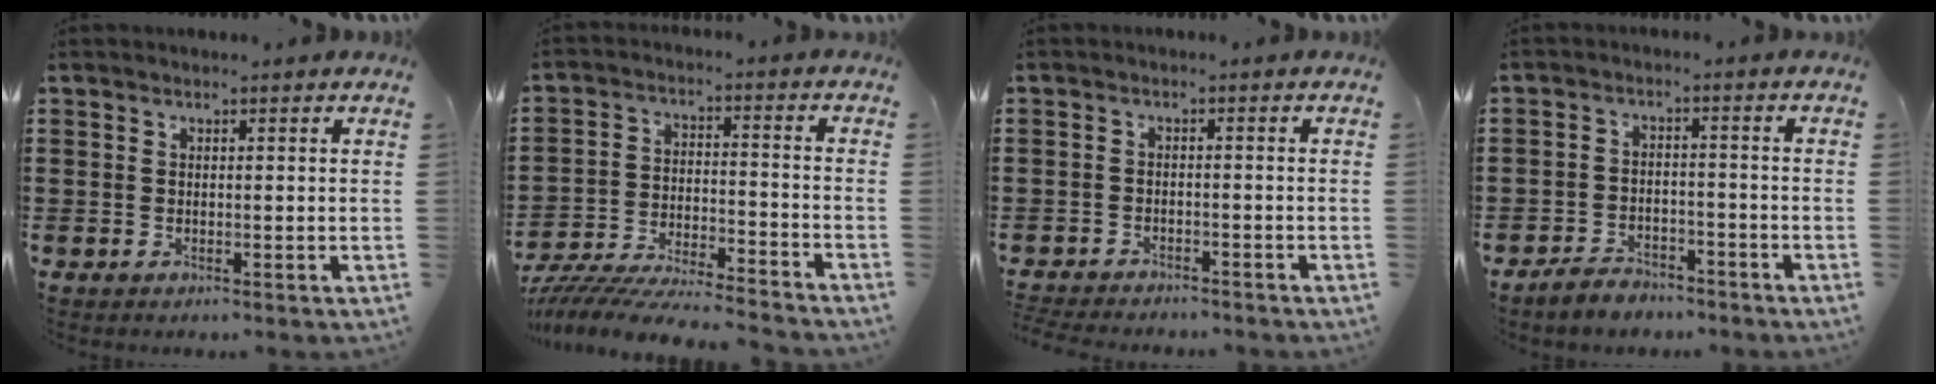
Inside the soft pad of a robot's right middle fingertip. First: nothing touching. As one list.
[{"total": 7.9, "force": [-7.7, 0.3, 1.7], "torque": [-0.035, 0.003, -0.154]}, {"total": 2.6, "force": [-2.6, 0.2, 0.0], "torque": [-0.005, -0.001, -0.056]}, {"total": 3.5, "force": [-3.4, 0.8, 0.5], "torque": [-0.012, 0.009, -0.070]}]